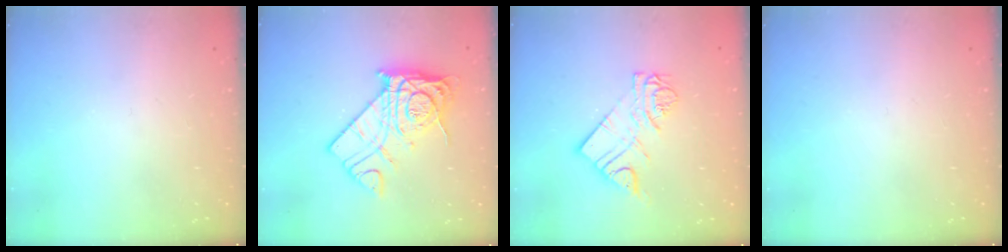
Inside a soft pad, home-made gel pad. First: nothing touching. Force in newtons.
{"total": 16.3, "press": 16.3, "slide": 1.6}
{"total": 9.7, "press": 9.6, "slide": 0.9}
{"total": 0.0}